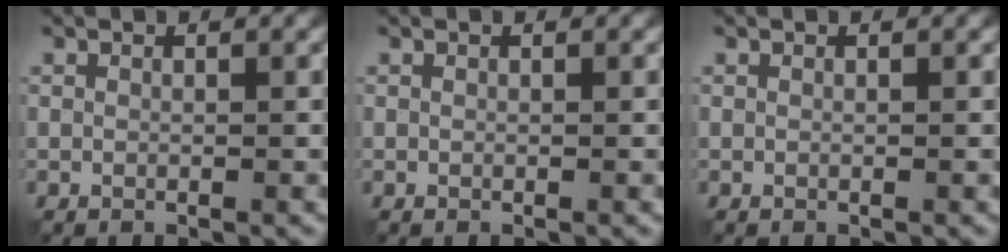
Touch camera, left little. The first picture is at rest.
{"total": 0.0}
{"total": 0.0}